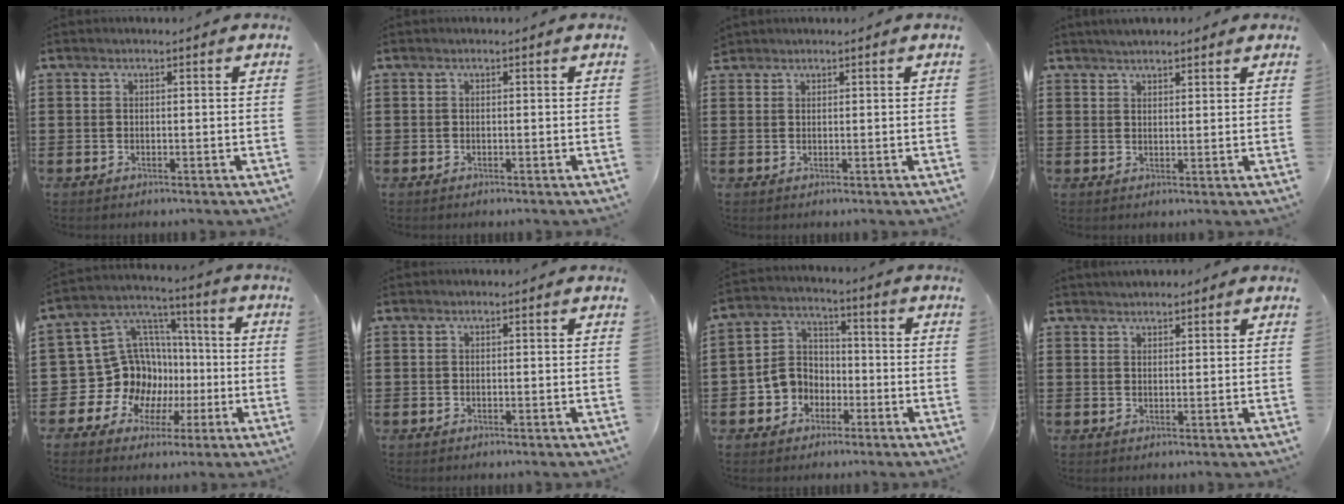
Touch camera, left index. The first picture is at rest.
{"total": 0.0}
{"total": 1.0, "force": [0.9, 0.4, 0.1], "torque": [-0.004, 0.001, 0.019]}
{"total": 2.5, "force": [2.4, 0.4, 0.7], "torque": [-0.018, 0.003, 0.044]}
{"total": 13.6, "force": [-2.1, 12.6, 4.6], "torque": [-0.133, -0.018, -0.019]}
{"total": 0.0}
{"total": 5.7, "force": [-2.5, 4.9, 1.1], "torque": [-0.050, 0.009, -0.055]}
{"total": 1.7, "force": [1.7, 0.4, 0.2], "torque": [-0.006, 0.004, 0.033]}